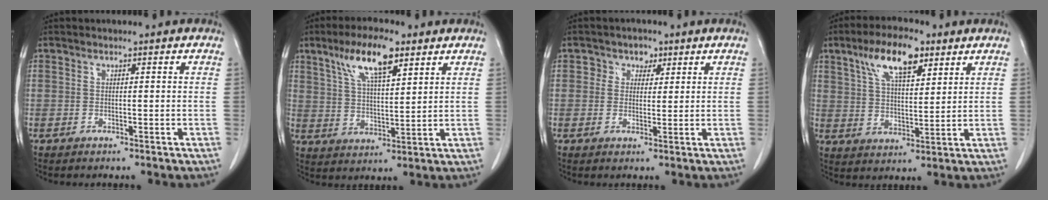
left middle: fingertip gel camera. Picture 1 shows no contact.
{"total": 10.0, "force": [5.9, 2.4, 7.7], "torque": [-0.148, 0.010, 0.109]}
{"total": 2.9, "force": [1.3, 2.4, 1.0], "torque": [-0.008, 0.004, 0.017]}
{"total": 10.3, "force": [5.9, 3.4, 7.8], "torque": [-0.147, 0.015, 0.108]}